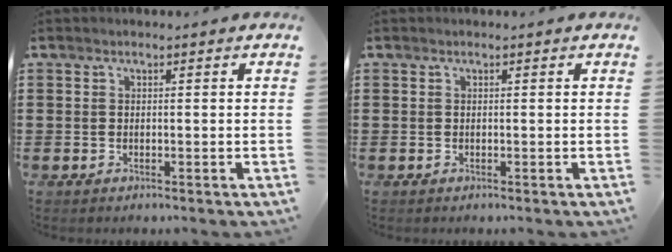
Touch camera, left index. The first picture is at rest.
{"total": 0.0}